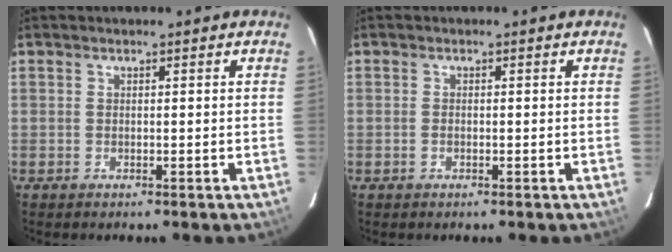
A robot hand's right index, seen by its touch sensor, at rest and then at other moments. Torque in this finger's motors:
{"motor_torque": [-0.14, -0.03, -0.03, 0.00]}